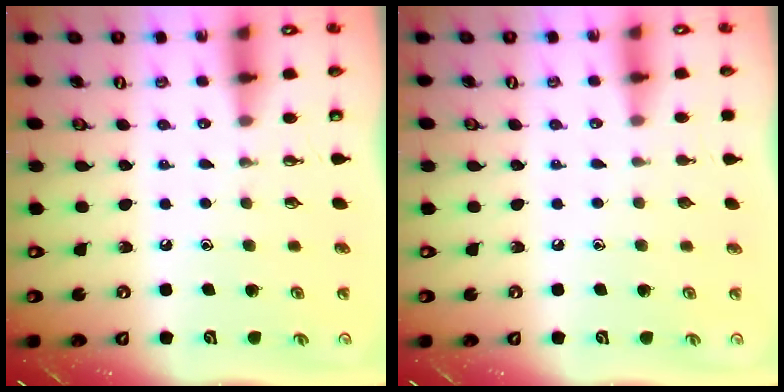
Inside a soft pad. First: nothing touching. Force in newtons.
{"total": 0.0}